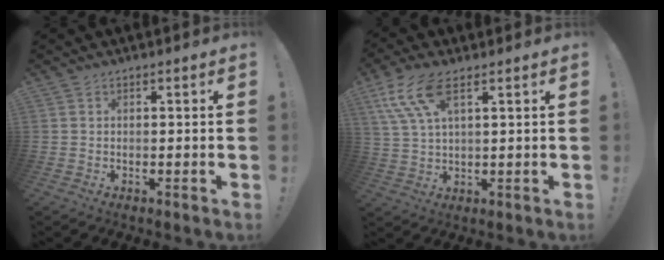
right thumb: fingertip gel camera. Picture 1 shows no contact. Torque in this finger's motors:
{"motor_torque": [0.01, 0.26, 1.00, 0.32, 0.09]}